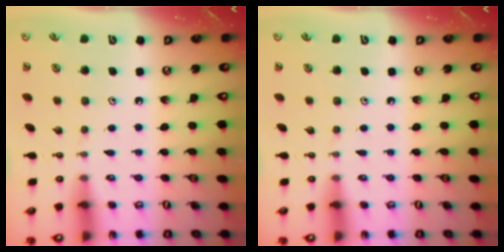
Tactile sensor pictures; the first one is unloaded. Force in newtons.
{"total": 0.0}